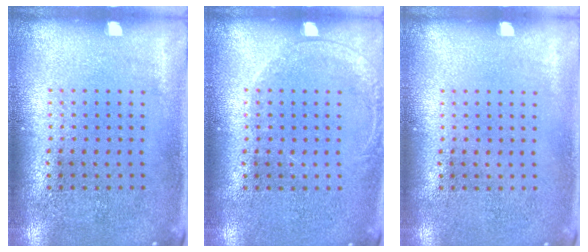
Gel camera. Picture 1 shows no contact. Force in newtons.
{"total": 1.0, "press": 1.0, "slide": 0.2}
{"total": 0.0}